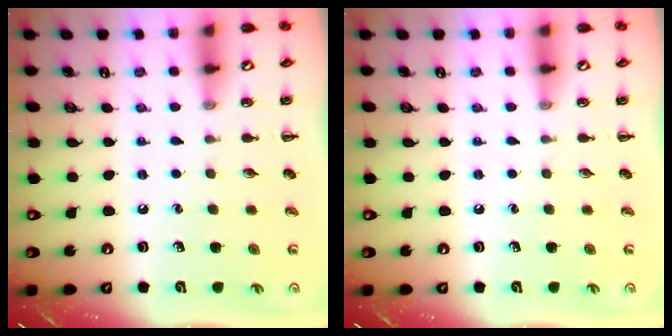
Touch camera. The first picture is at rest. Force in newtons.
{"total": 0.0}